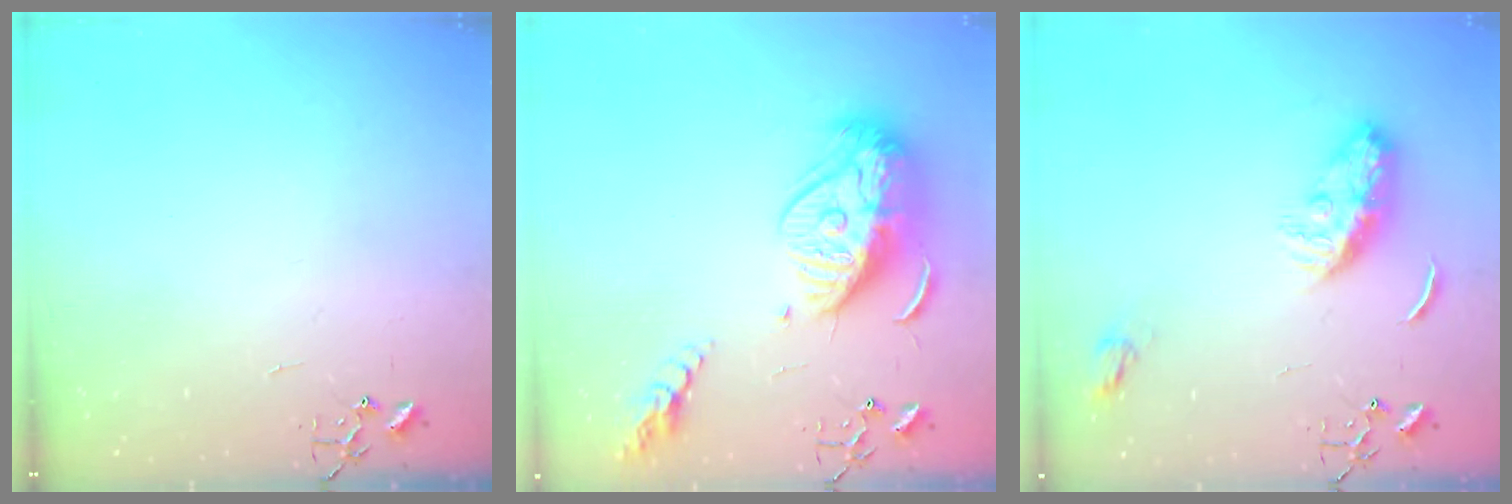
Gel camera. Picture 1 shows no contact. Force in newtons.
{"total": 18.4, "press": 18.3, "slide": 1.7}
{"total": 9.9, "press": 9.9, "slide": 0.1}